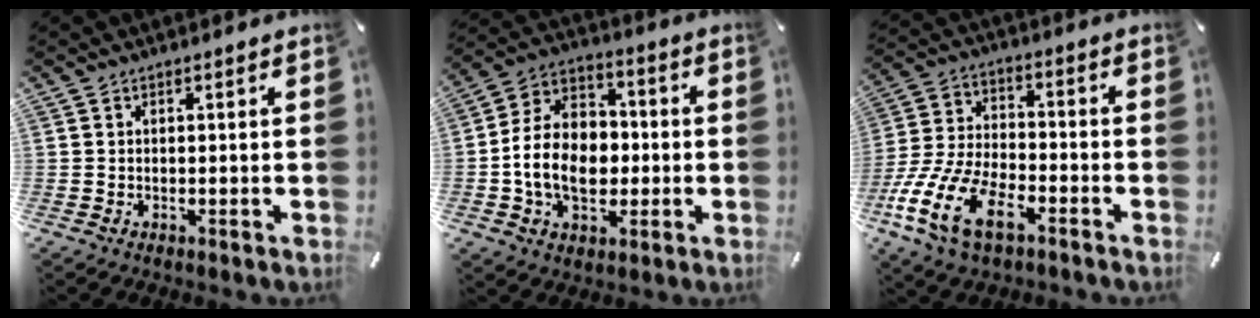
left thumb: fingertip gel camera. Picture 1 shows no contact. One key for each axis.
{"total": 13.0, "fx": -2.6, "fy": 9.9, "fz": 8.1, "tx": -0.181, "ty": 0.017, "tz": -0.047}
{"total": 15.6, "fx": -8.4, "fy": 7.6, "fz": 10.8, "tx": -0.228, "ty": 0.030, "tz": -0.150}